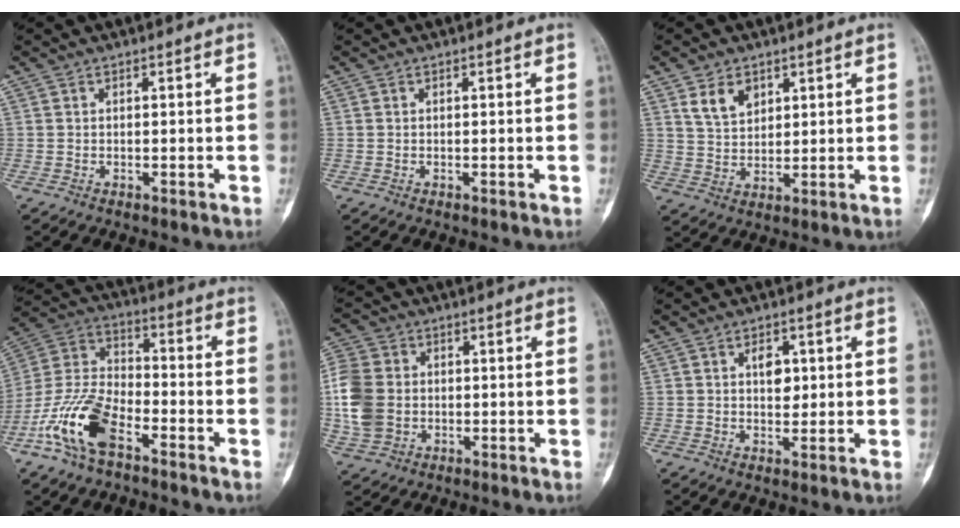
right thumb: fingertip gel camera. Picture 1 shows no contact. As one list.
[{"total": 0.0}, {"total": 5.4, "force": [3.4, 3.9, 1.3], "torque": [-0.010, -0.016, 0.067]}, {"total": 14.6, "force": [-7.5, 7.0, 10.4], "torque": [-0.219, 0.043, -0.153]}, {"total": 11.4, "force": [-0.7, 9.1, 6.8], "torque": [-0.146, 0.005, -0.014]}, {"total": 3.9, "force": [1.0, 2.7, 2.7], "torque": [-0.022, -0.001, 0.017]}]